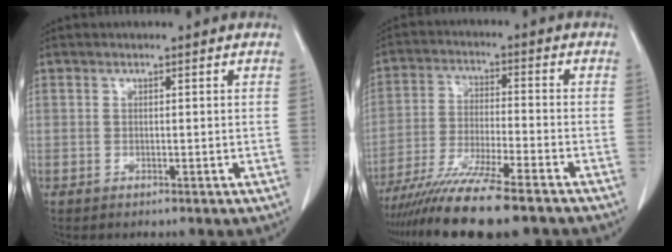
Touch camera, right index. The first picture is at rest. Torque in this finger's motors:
{"motor_torque": [1.07, -1.07, 1.04, 0.21]}